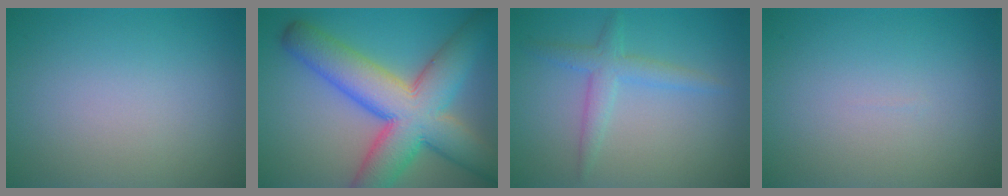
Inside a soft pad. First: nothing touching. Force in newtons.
{"total": 11.7, "press": 11.7, "slide": 0.5}
{"total": 2.5, "press": 2.5, "slide": 0.1}
{"total": 0.0}